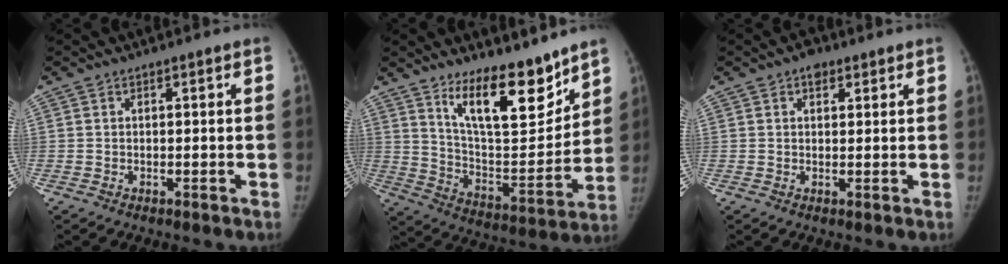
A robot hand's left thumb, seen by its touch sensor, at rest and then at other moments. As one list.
[{"total": 16.8, "force": [12.1, 5.7, 10.1], "torque": [-0.111, -0.096, 0.211]}, {"total": 2.9, "force": [1.6, 2.0, 1.3], "torque": [-0.003, -0.005, 0.020]}]